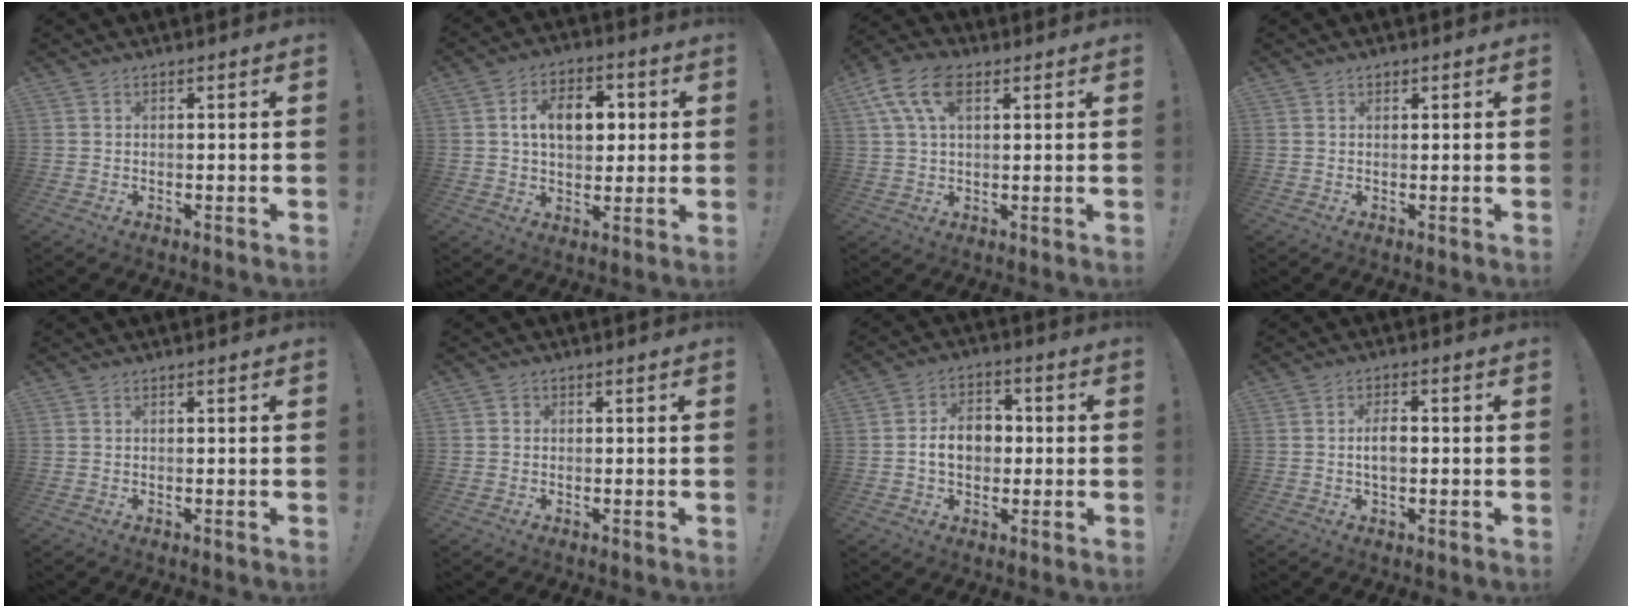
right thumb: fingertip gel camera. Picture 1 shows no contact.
{"total": 12.1, "force": [2.2, 8.5, 8.3], "torque": [-0.122, 0.014, 0.041]}
{"total": 11.1, "force": [4.3, 6.2, 8.1], "torque": [-0.161, 0.001, 0.081]}
{"total": 0.8, "force": [0.6, 0.5, 0.2], "torque": [-0.003, 0.000, 0.011]}
{"total": 0.0}
{"total": 1.6, "force": [-0.3, 1.5, 0.4], "torque": [-0.008, 0.004, -0.006]}
{"total": 10.0, "force": [-0.3, 7.3, 6.8], "torque": [-0.106, 0.017, -0.001]}
{"total": 4.2, "force": [-0.2, 2.0, 3.6], "torque": [-0.058, 0.001, -0.010]}